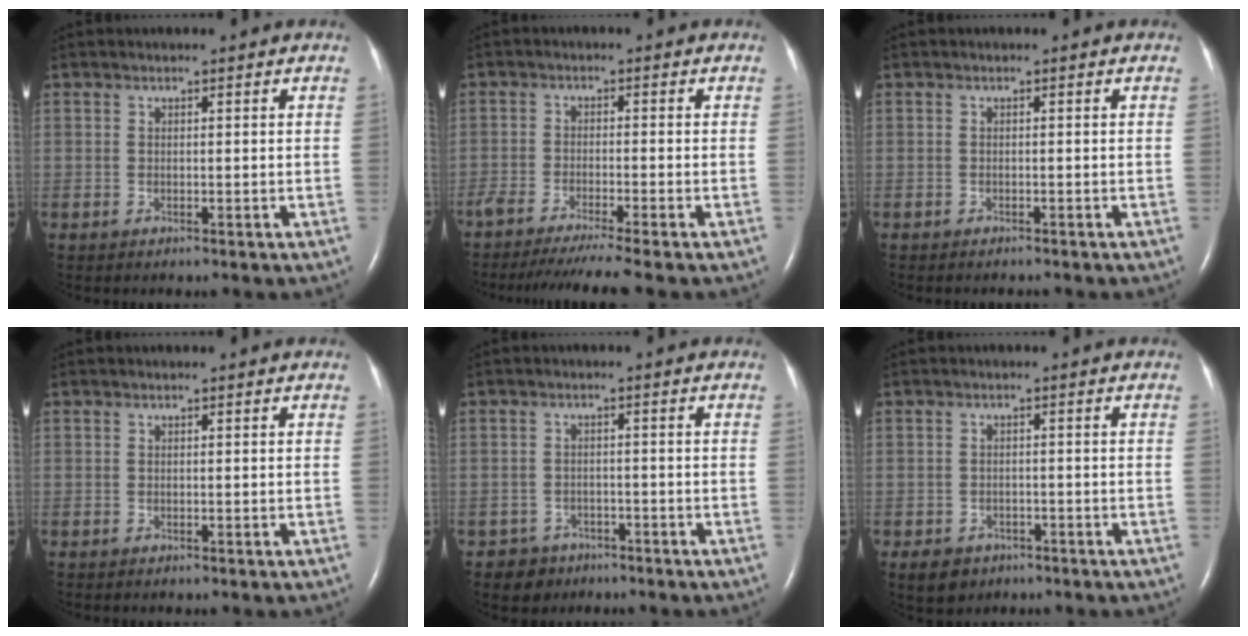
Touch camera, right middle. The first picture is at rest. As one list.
[{"total": 9.1, "force": [-7.7, -1.1, 4.6], "torque": [-0.053, -0.028, -0.122]}, {"total": 1.0, "force": [-0.9, 0.1, 0.2], "torque": [-0.008, -0.003, -0.012]}, {"total": 0.0}, {"total": 3.5, "force": [-2.3, 2.6, -0.3], "torque": [0.001, 0.010, -0.035]}, {"total": 3.9, "force": [-2.4, 2.9, 0.9], "torque": [-0.017, 0.004, -0.030]}]